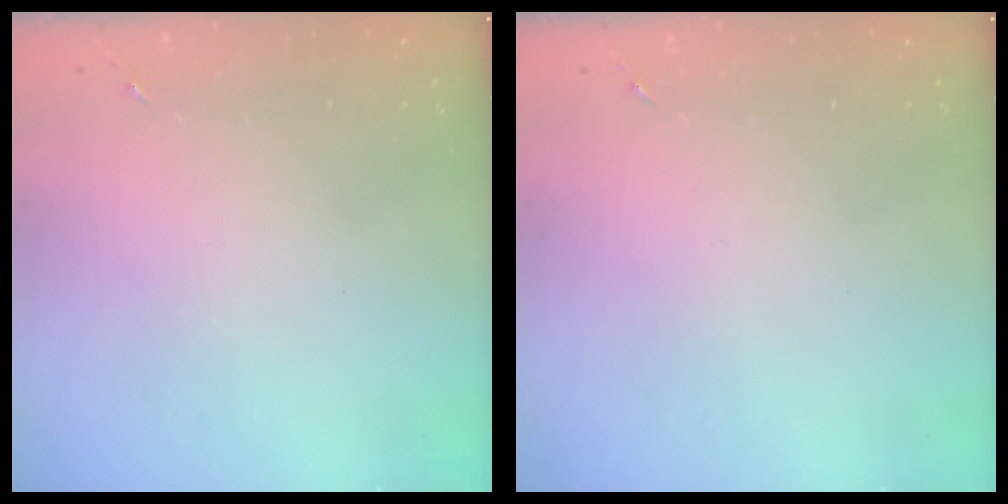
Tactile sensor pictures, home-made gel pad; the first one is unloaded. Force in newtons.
{"total": 0.0}